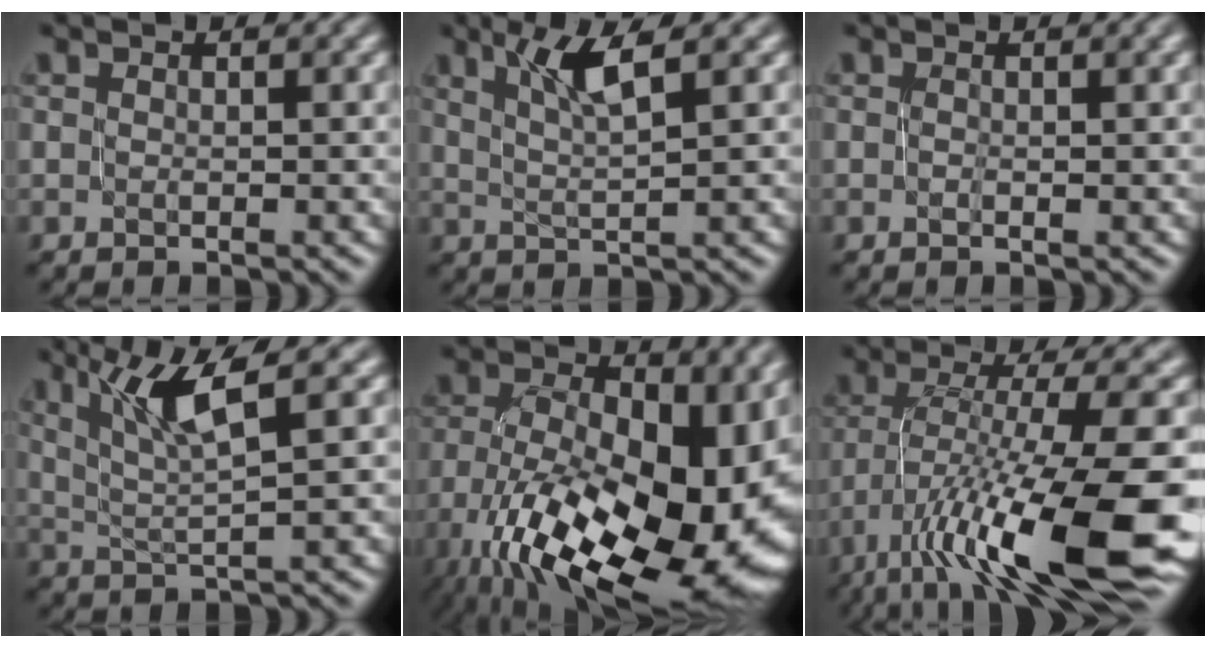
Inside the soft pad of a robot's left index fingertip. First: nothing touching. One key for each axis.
{"total": 3.8, "fx": 1.9, "fy": 0.4, "fz": 3.3, "tx": -0.063, "ty": 0.003, "tz": 0.038}
{"total": 1.1, "fx": 0.0, "fy": 0.3, "fz": 1.1, "tx": -0.018, "ty": 0.001, "tz": -0.001}
{"total": 5.0, "fx": 2.3, "fy": 0.5, "fz": 4.4, "tx": -0.089, "ty": 0.007, "tz": 0.049}
{"total": 18.6, "fx": -6.5, "fy": 9.6, "fz": 14.5, "tx": -0.233, "ty": -0.006, "tz": -0.094}
{"total": 14.9, "fx": -6.9, "fy": 3.6, "fz": 12.6, "tx": -0.224, "ty": 0.001, "tz": -0.109}